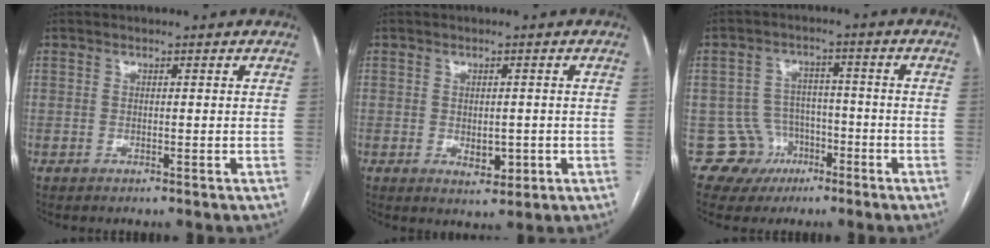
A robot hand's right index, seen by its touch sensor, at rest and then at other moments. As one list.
[{"total": 3.4, "force": [-0.7, 2.0, 2.7], "torque": [-0.035, -0.004, 0.000]}, {"total": 6.7, "force": [-3.1, 5.9, -0.5], "torque": [0.019, 0.019, -0.045]}]